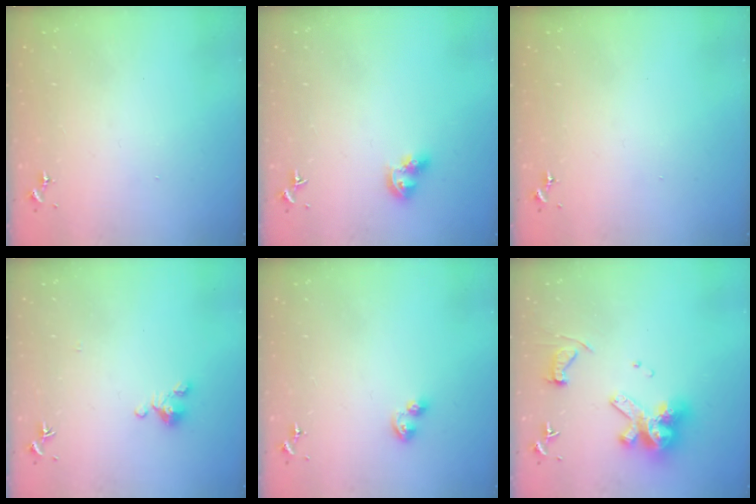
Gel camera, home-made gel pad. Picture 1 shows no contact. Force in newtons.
{"total": 9.0, "press": 9.0, "slide": 1.0}
{"total": 0.0}
{"total": 2.9, "press": 2.9, "slide": 0.4}
{"total": 5.1, "press": 5.0, "slide": 0.8}
{"total": 13.8, "press": 13.7, "slide": 1.3}